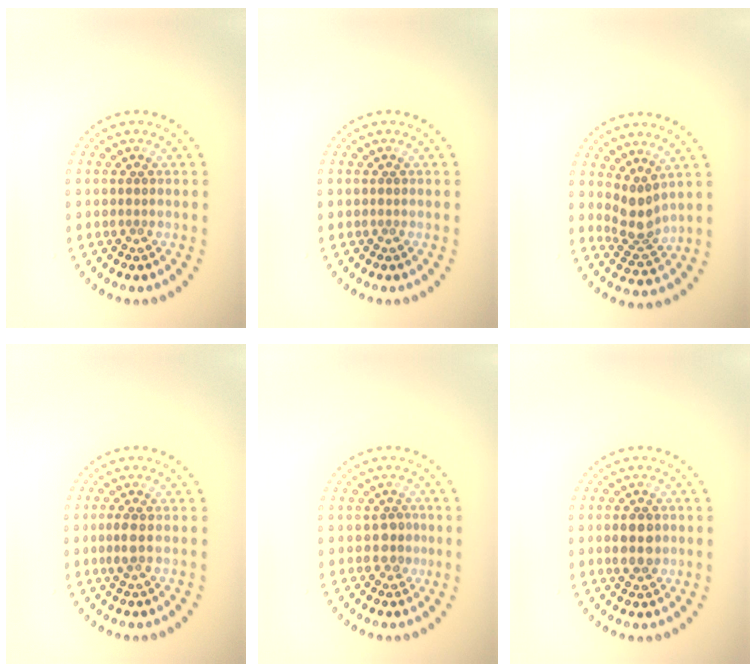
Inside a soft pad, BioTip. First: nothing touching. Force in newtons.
{"total": 0.0}
{"total": 2.8, "press": 2.2, "slide": 1.8}
{"total": 1.2, "press": 1.1, "slide": 0.4}
{"total": 1.6, "press": 1.3, "slide": 1.0}
{"total": 2.7, "press": 2.7, "slide": 0.1}